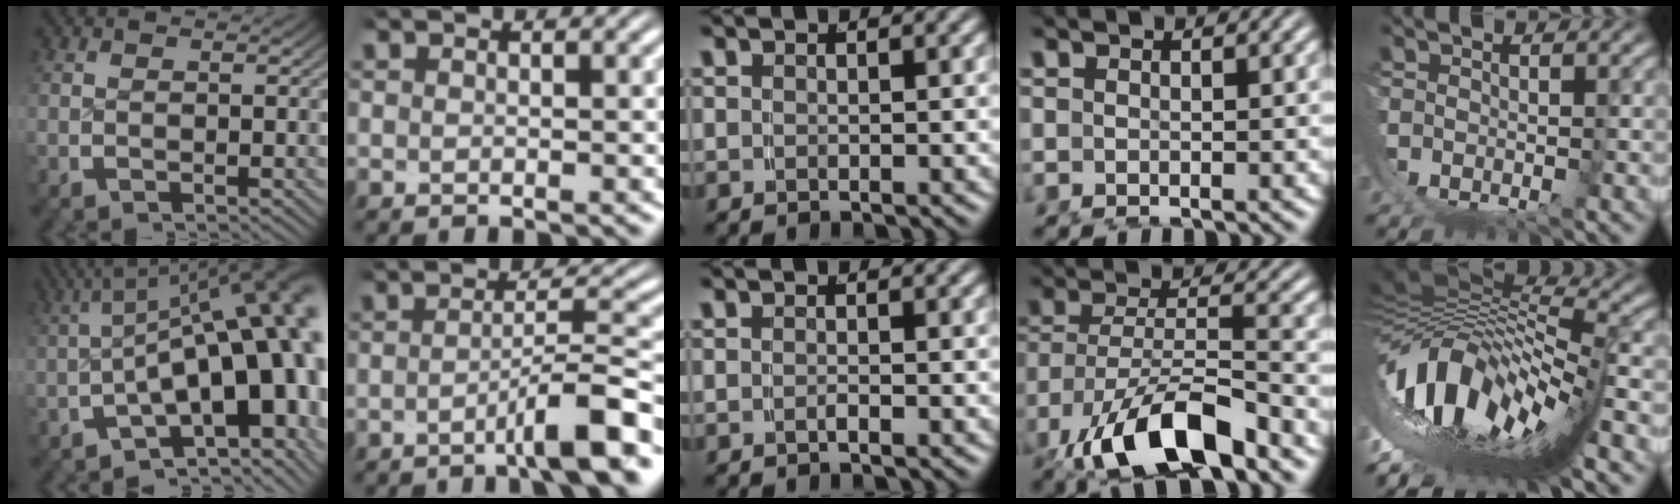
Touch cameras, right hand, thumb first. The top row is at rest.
{"thumb": {"total": 18.3, "force": [-1.2, 10.1, 15.2], "torque": [-0.211, -0.014, -0.014]}, "index": {"total": 5.4, "force": [-3.2, 0.3, 4.3], "torque": [-0.065, 0.008, -0.062]}, "middle": {"total": 0.6, "force": [-0.5, -0.2, 0.2], "torque": [-0.004, 0.001, -0.009]}, "ring": {"total": 7.6, "force": [-3.8, 2.9, 6.0], "torque": [-0.122, -0.039, -0.040]}, "little": {"total": 16.9, "force": [-1.8, 8.6, 14.5], "torque": [-0.251, -0.010, -0.011]}}